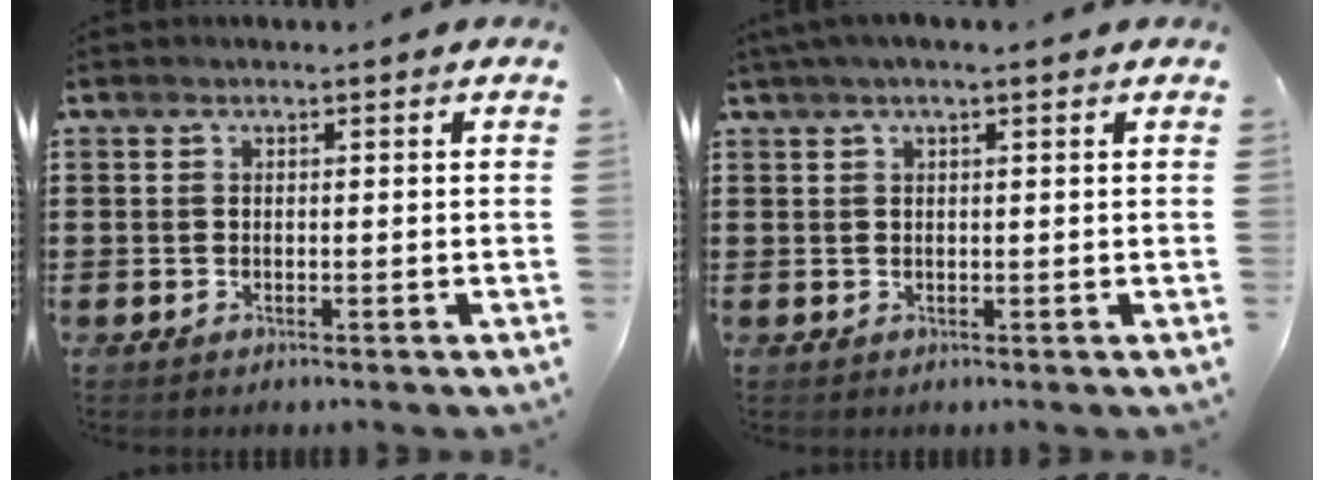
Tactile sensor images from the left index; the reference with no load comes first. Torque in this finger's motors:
{"motor_torque": [2.14, 0.00, 0.35, 0.09]}